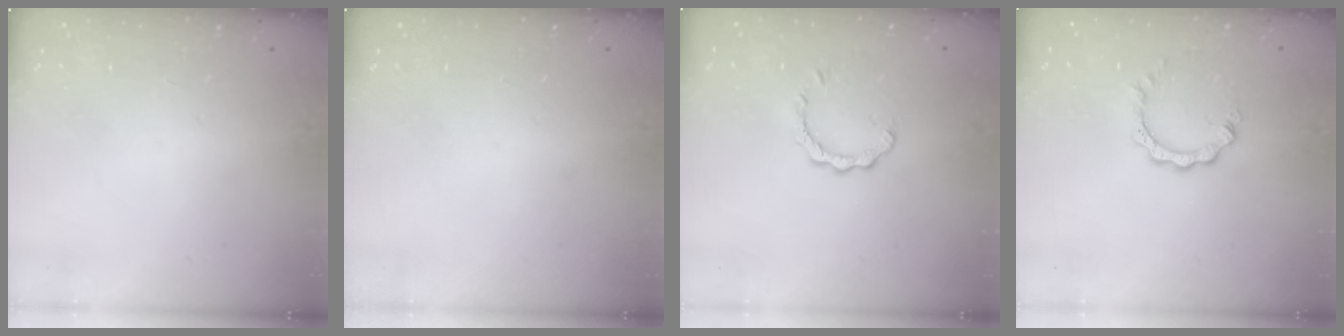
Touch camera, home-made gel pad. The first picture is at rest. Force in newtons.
{"total": 0.0}
{"total": 2.5, "press": 2.5, "slide": 0.3}
{"total": 6.7, "press": 6.7, "slide": 0.6}